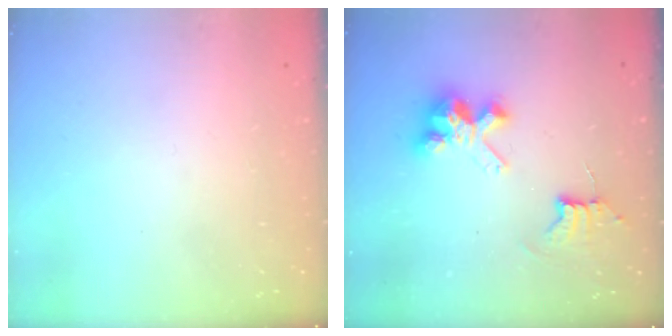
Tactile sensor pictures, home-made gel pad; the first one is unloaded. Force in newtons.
{"total": 8.4, "press": 8.4, "slide": 0.7}